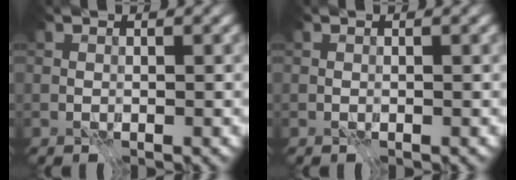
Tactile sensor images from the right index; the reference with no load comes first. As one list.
[{"total": 0.0}]